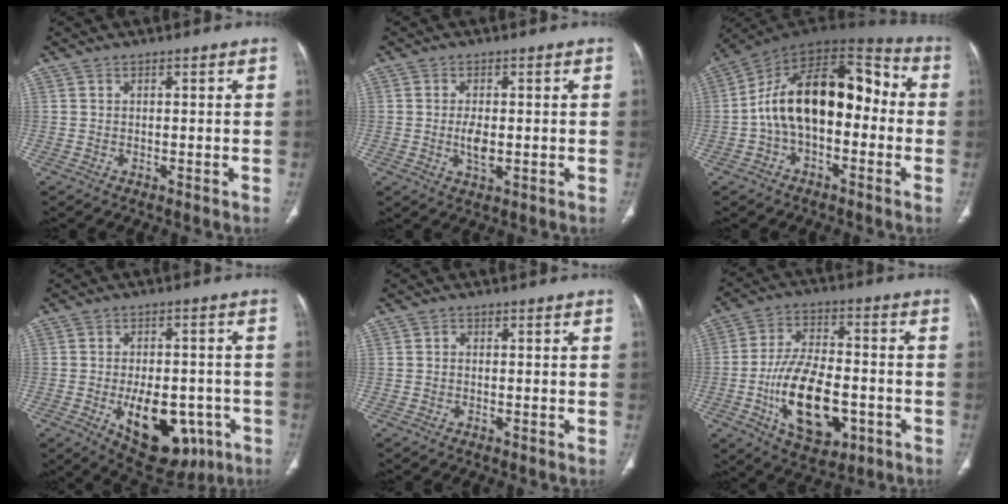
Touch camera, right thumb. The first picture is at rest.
{"total": 3.8, "force": [-0.3, 1.8, 3.4], "torque": [-0.066, -0.006, -0.004]}
{"total": 19.0, "force": [-1.3, 11.0, 15.4], "torque": [-0.226, 0.063, -0.033]}
{"total": 16.0, "force": [-5.5, 9.0, 12.1], "torque": [-0.147, 0.015, -0.059]}
{"total": 0.5, "force": [-0.1, 0.4, 0.3], "torque": [-0.003, 0.002, -0.005]}
{"total": 17.3, "force": [-5.0, 9.2, 13.8], "torque": [-0.228, 0.018, -0.077]}